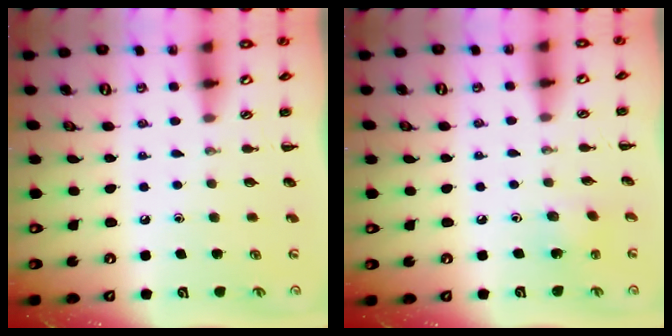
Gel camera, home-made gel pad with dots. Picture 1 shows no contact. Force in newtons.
{"total": 3.0, "press": 2.8, "slide": 1.0}